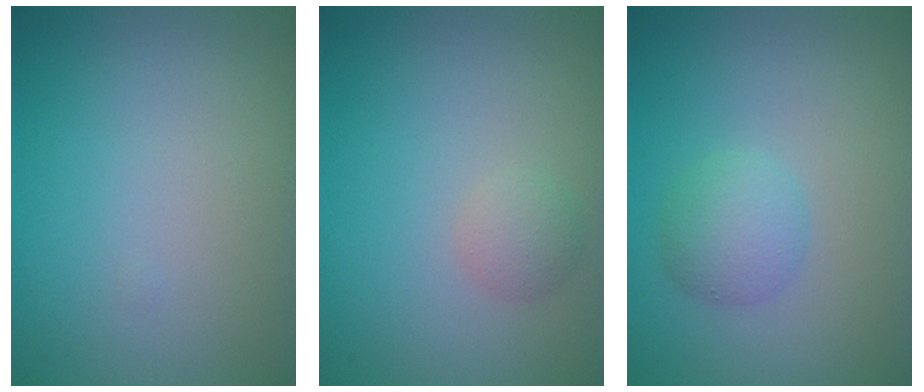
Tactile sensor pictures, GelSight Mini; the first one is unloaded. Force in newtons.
{"total": 1.4, "press": 1.4, "slide": 0.0}
{"total": 2.5, "press": 2.5, "slide": 0.1}